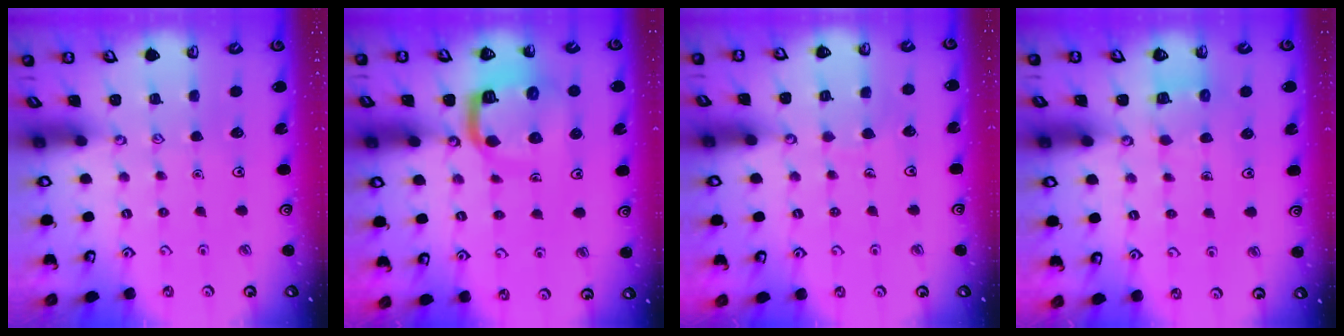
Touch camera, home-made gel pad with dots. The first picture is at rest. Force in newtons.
{"total": 10.9, "press": 10.9, "slide": 1.2}
{"total": 5.2, "press": 5.2, "slide": 0.3}
{"total": 4.8, "press": 4.7, "slide": 0.3}